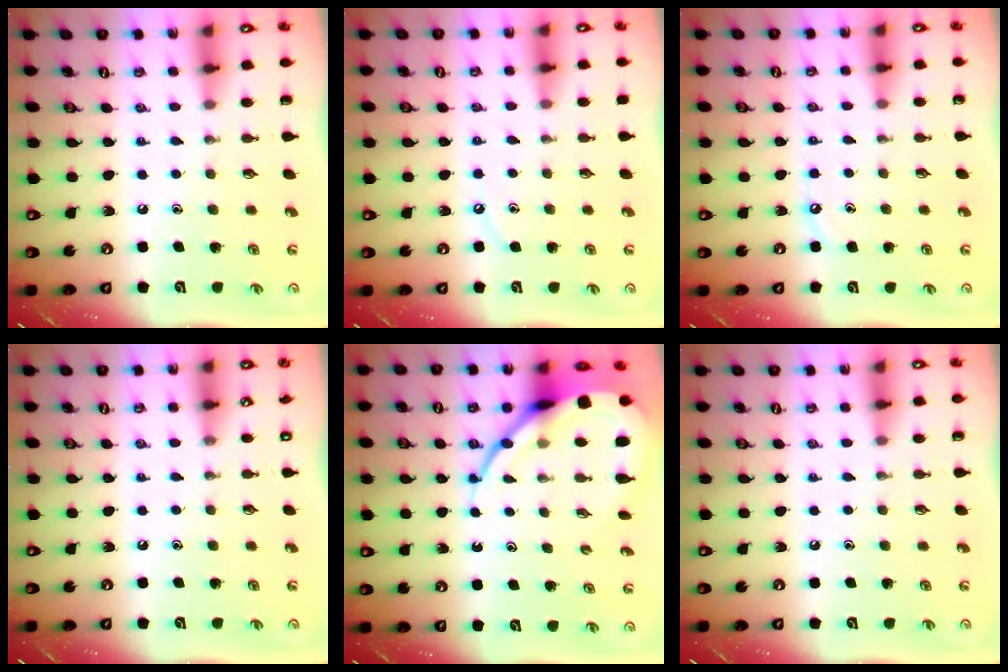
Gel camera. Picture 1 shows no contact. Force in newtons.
{"total": 3.2, "press": 3.2, "slide": 0.4}
{"total": 4.3, "press": 4.3, "slide": 0.6}
{"total": 0.0}
{"total": 13.1, "press": 13.1, "slide": 1.2}
{"total": 0.0}